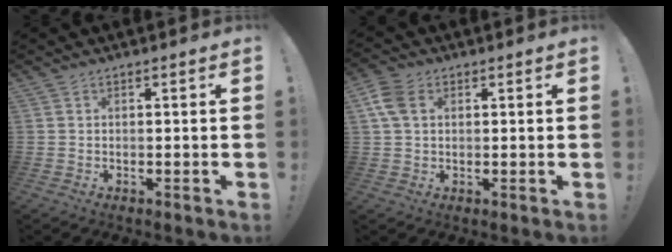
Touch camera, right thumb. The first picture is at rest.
{"total": 6.9, "force": [2.5, 4.3, 4.8], "torque": [-0.110, -0.001, 0.047]}